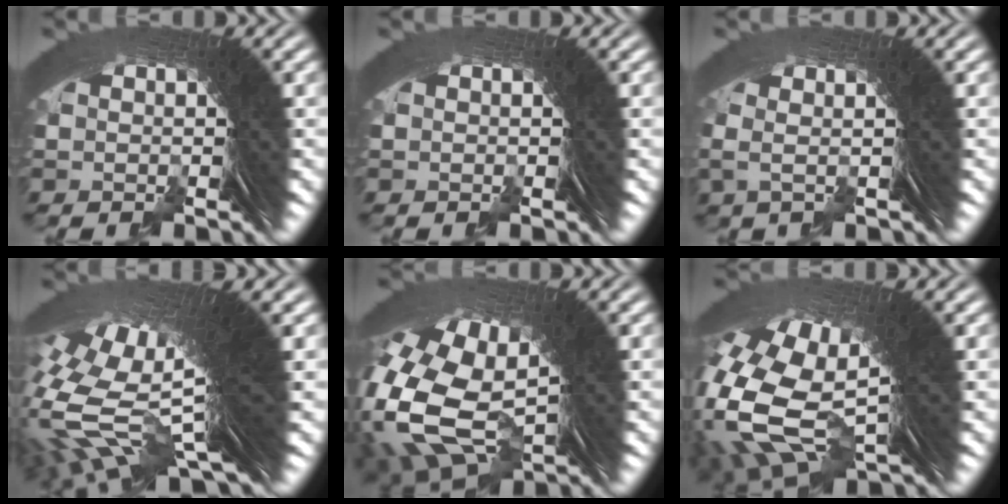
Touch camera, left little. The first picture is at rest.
{"total": 0.0}
{"total": 3.3, "force": [0.9, 0.3, 3.2], "torque": [-0.050, 0.010, 0.008]}
{"total": 20.0, "force": [3.9, 9.4, 17.3], "torque": [-0.313, -0.019, 0.074]}
{"total": 16.4, "force": [-0.1, 12.2, 11.0], "torque": [-0.256, -0.058, 0.016]}
{"total": 18.0, "force": [1.2, 12.3, 13.1], "torque": [-0.266, -0.039, 0.033]}